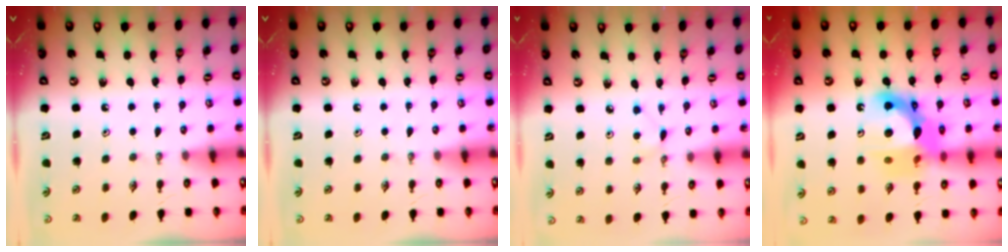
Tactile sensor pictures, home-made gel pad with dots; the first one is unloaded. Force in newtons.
{"total": 0.0}
{"total": 2.9, "press": 2.9, "slide": 0.3}
{"total": 16.1, "press": 16.0, "slide": 1.4}